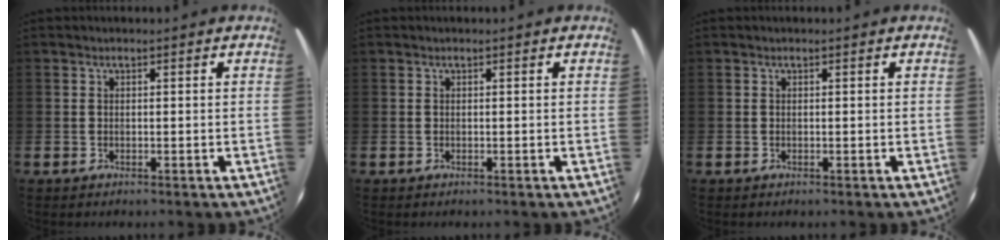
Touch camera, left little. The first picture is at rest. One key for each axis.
{"total": 0.0}
{"total": 0.0}